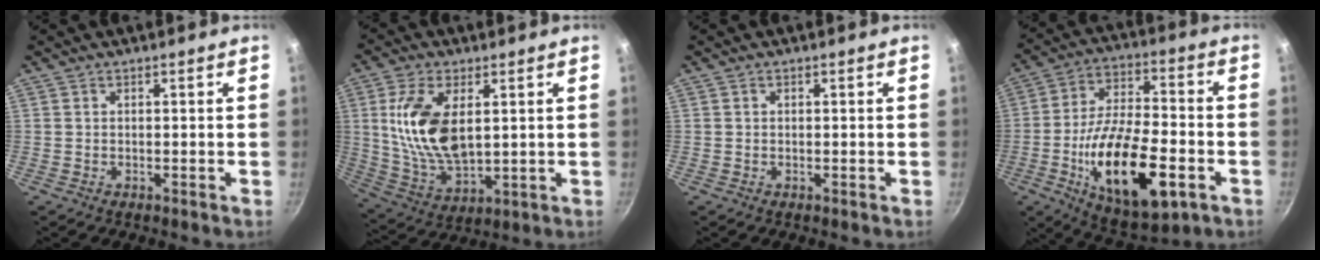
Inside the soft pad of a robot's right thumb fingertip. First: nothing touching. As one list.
[{"total": 14.7, "force": [3.1, 7.8, 12.1], "torque": [-0.225, -0.017, 0.069]}, {"total": 0.0}, {"total": 22.6, "force": [-7.0, 9.9, 19.0], "torque": [-0.312, 0.023, -0.110]}]